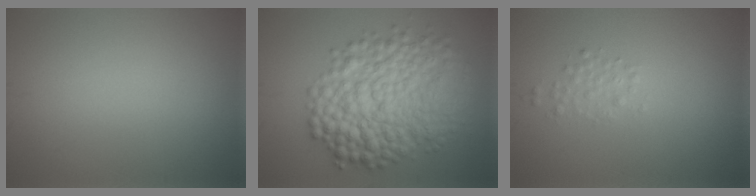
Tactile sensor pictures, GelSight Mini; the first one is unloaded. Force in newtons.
{"total": 10.0, "press": 10.0, "slide": 0.1}
{"total": 1.3, "press": 1.3, "slide": 0.0}